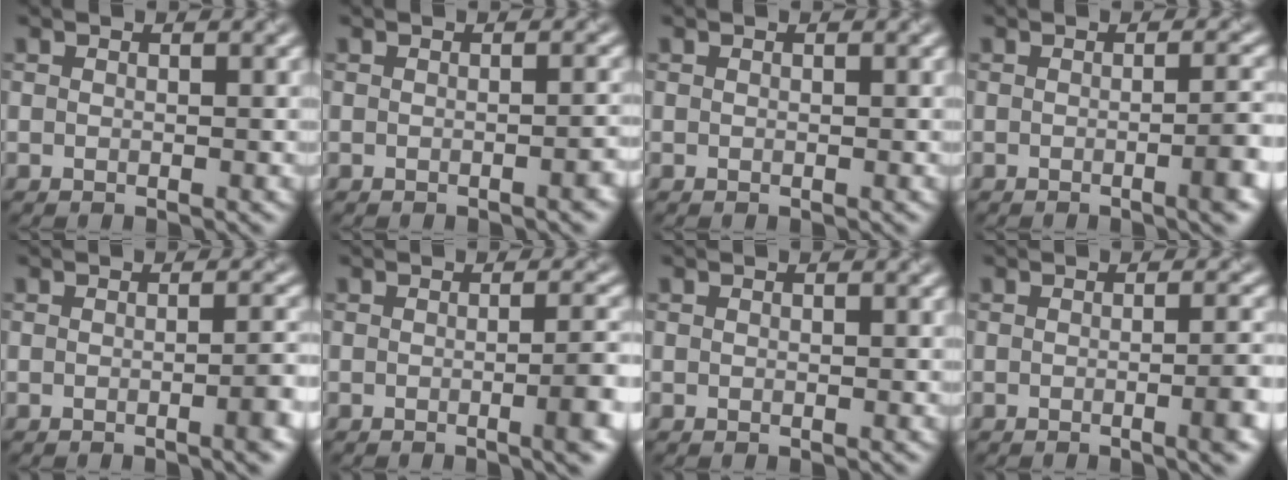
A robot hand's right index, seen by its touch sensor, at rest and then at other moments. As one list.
[{"total": 1.0, "force": [-0.7, 0.0, 0.7], "torque": [-0.013, 0.003, -0.008]}, {"total": 0.0}, {"total": 3.1, "force": [-1.1, 0.5, 2.8], "torque": [-0.036, 0.006, -0.019]}, {"total": 2.4, "force": [-1.1, 0.2, 2.2], "torque": [-0.027, 0.006, -0.016]}, {"total": 3.7, "force": [-1.1, 0.6, 3.4], "torque": [-0.045, 0.005, -0.018]}, {"total": 0.0}, {"total": 3.5, "force": [-1.2, 0.7, 3.2], "torque": [-0.040, 0.004, -0.018]}]